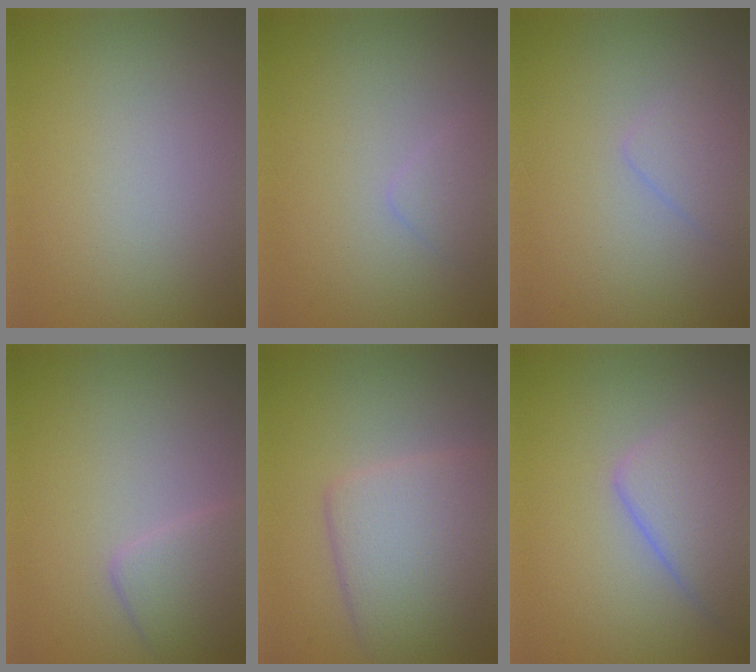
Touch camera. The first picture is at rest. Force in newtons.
{"total": 1.1, "press": 1.1, "slide": 0.0}
{"total": 1.5, "press": 1.5, "slide": 0.0}
{"total": 2.9, "press": 2.9, "slide": 0.1}
{"total": 6.3, "press": 6.3, "slide": 0.2}
{"total": 5.1, "press": 5.1, "slide": 0.1}